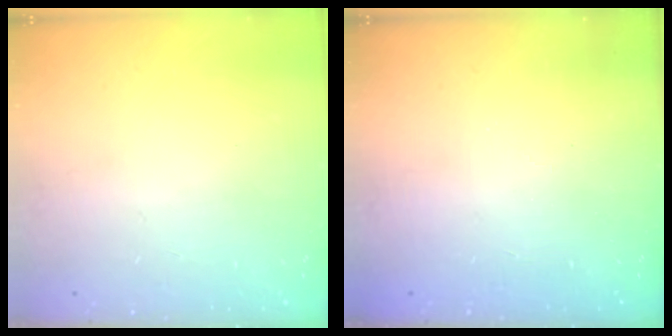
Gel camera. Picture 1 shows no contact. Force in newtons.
{"total": 1.9, "press": 1.9, "slide": 0.6}